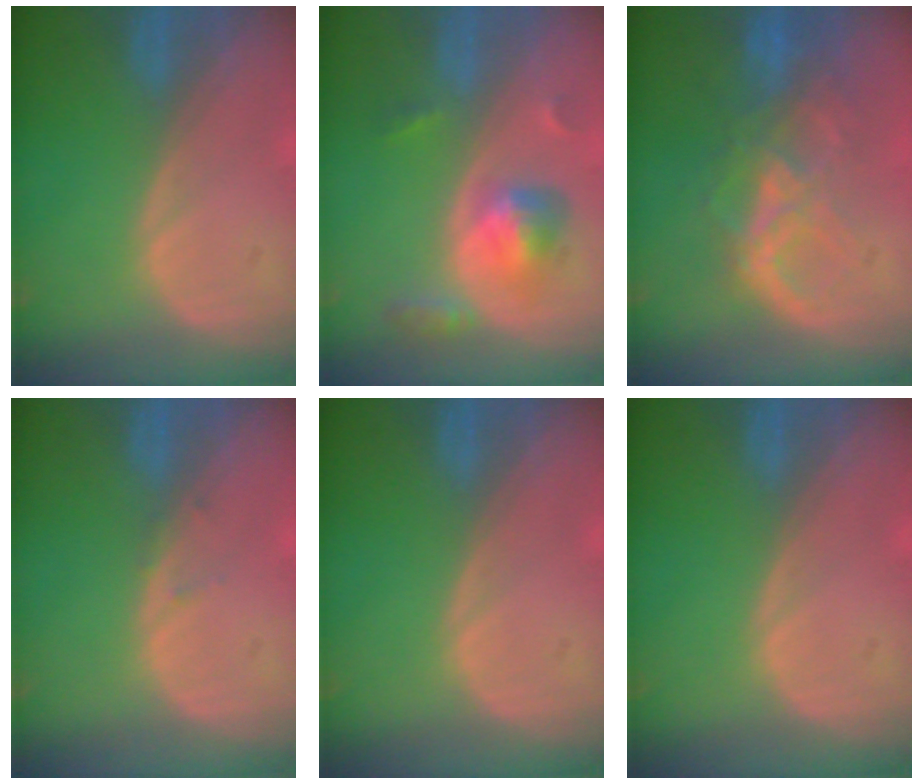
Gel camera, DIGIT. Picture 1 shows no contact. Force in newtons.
{"total": 6.0, "press": 5.3, "slide": 2.7}
{"total": 8.8, "press": 7.6, "slide": 4.5}
{"total": 0.8, "press": 0.7, "slide": 0.3}
{"total": 0.0}
{"total": 0.0}